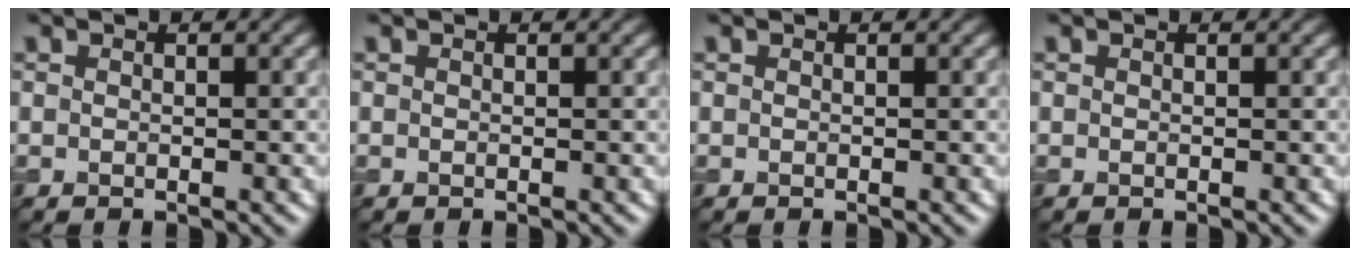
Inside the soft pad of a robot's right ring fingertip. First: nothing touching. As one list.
[{"total": 0.0}, {"total": 0.0}, {"total": 0.0}]